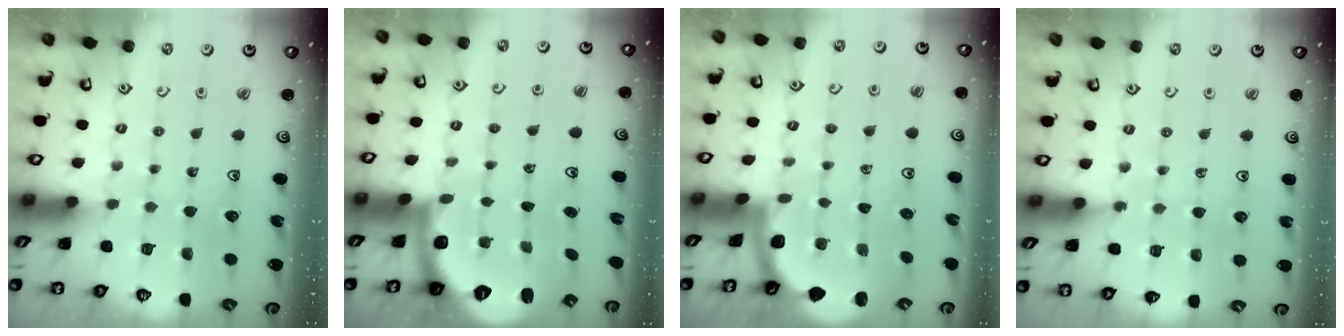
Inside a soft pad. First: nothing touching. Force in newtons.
{"total": 2.0, "press": 1.6, "slide": 1.2}
{"total": 1.8, "press": 1.8, "slide": 0.0}
{"total": 4.8, "press": 4.7, "slide": 1.0}